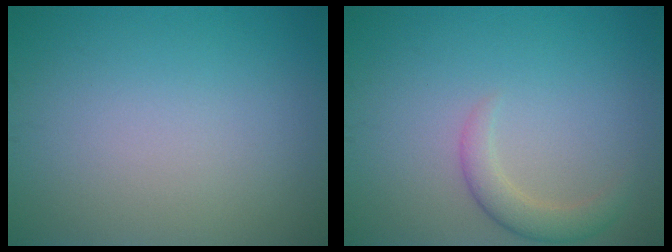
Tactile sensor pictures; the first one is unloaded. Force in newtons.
{"total": 2.4, "press": 2.4, "slide": 0.3}